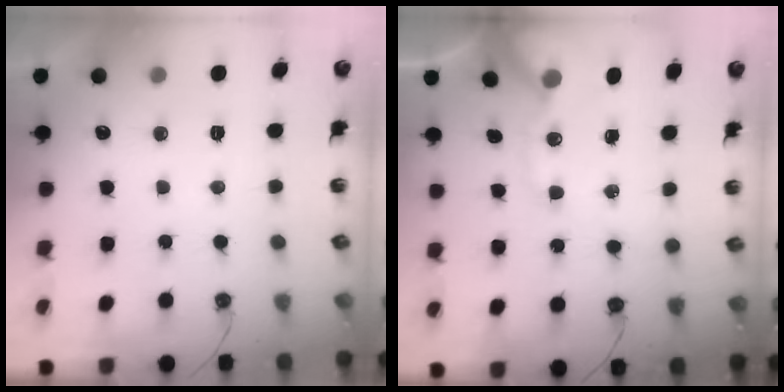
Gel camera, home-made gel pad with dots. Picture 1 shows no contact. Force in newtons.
{"total": 12.9, "press": 12.8, "slide": 1.7}